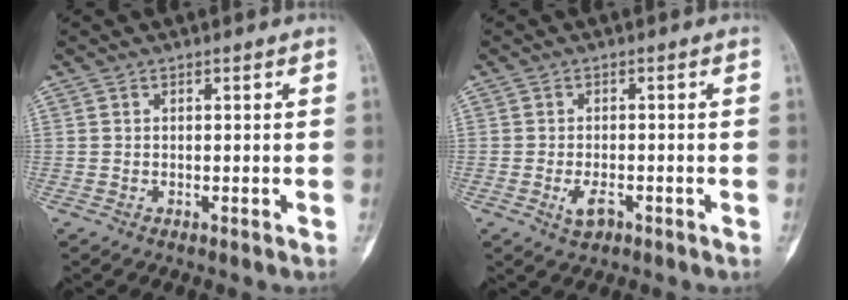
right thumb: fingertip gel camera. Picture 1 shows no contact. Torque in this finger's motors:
{"motor_torque": [0.96, 0.33, 0.44, -0.59, 0.25]}